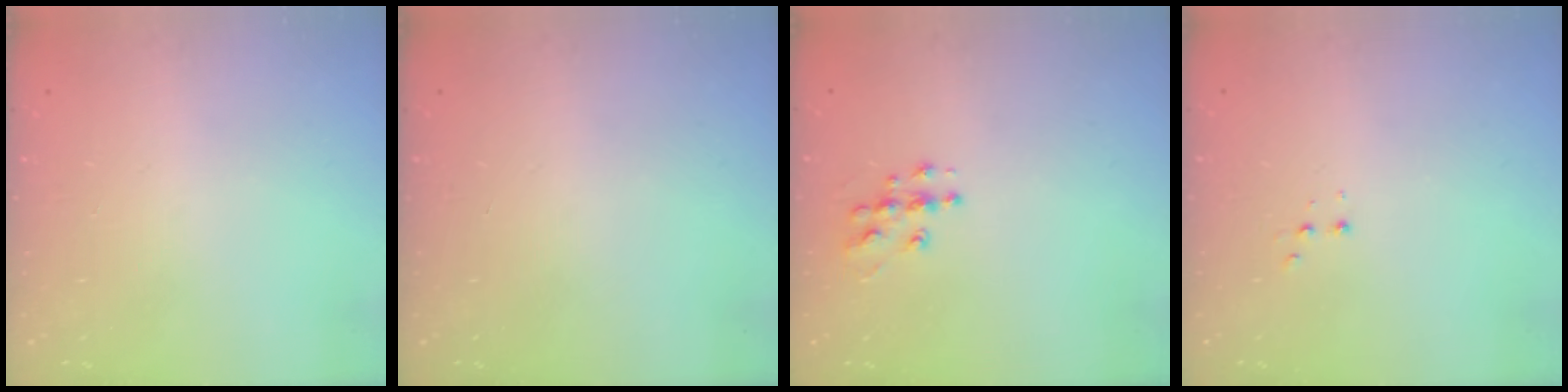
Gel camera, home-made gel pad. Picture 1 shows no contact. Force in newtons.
{"total": 0.0}
{"total": 8.3, "press": 8.2, "slide": 0.5}
{"total": 2.4, "press": 2.2, "slide": 0.9}